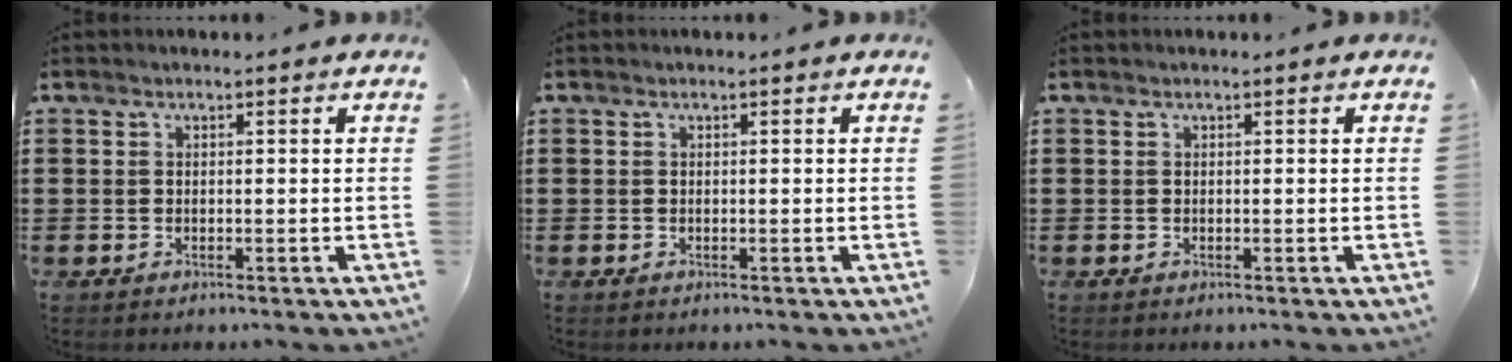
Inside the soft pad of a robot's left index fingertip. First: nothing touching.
{"total": 0.0}
{"total": 0.0}